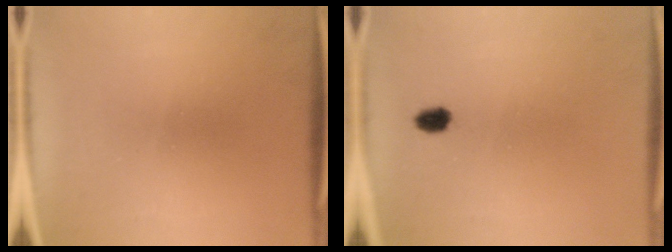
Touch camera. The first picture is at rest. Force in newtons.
{"total": 2.2}